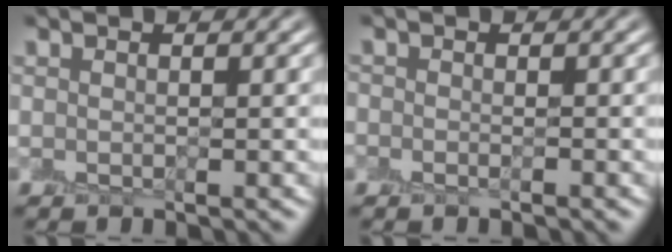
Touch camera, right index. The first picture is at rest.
{"total": 0.7, "force": [-0.6, 0.2, -0.2], "torque": [0.006, 0.002, -0.011]}